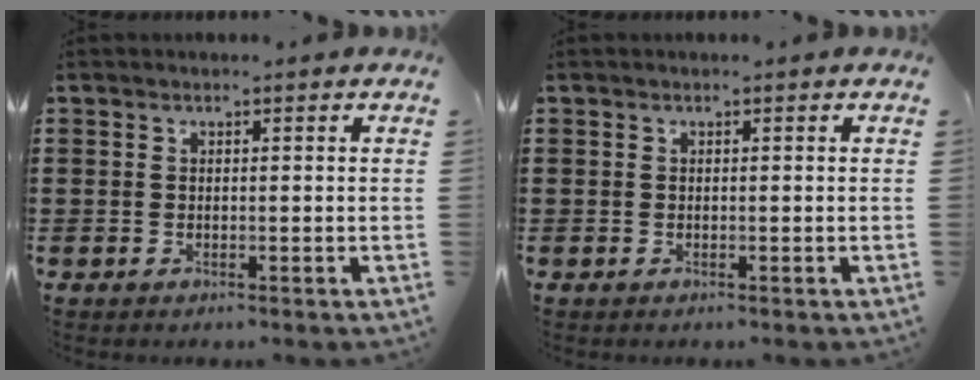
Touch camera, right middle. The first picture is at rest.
{"total": 0.0}